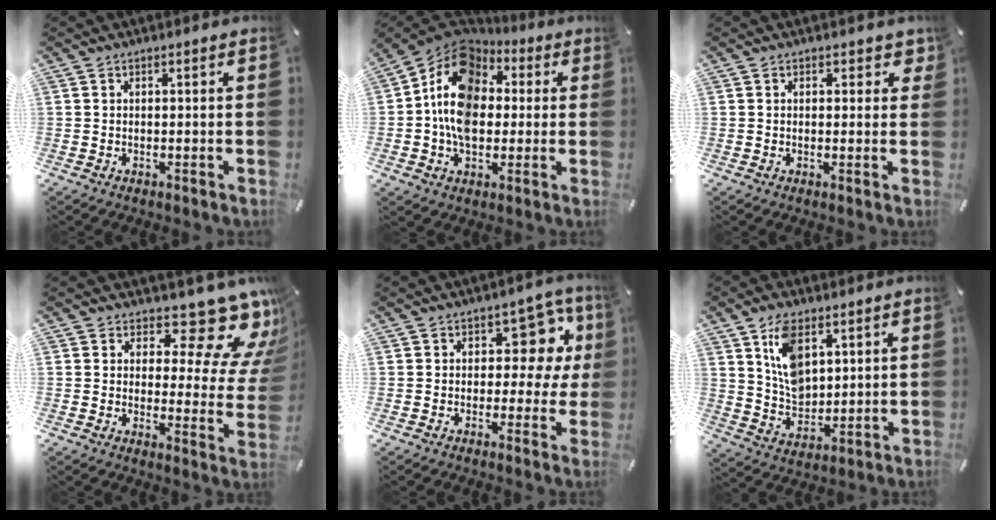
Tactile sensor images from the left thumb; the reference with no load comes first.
{"total": 13.6, "force": [-0.1, 10.9, 8.1], "torque": [-0.161, 0.006, -0.007]}
{"total": 2.0, "force": [0.9, 1.4, 1.1], "torque": [0.001, -0.002, 0.008]}
{"total": 13.6, "force": [10.0, 5.2, 7.5], "torque": [-0.098, -0.088, 0.168]}
{"total": 11.2, "force": [4.0, 7.2, 7.6], "torque": [-0.085, -0.029, 0.067]}
{"total": 10.1, "force": [4.9, 6.5, 5.9], "torque": [-0.115, -0.013, 0.092]}